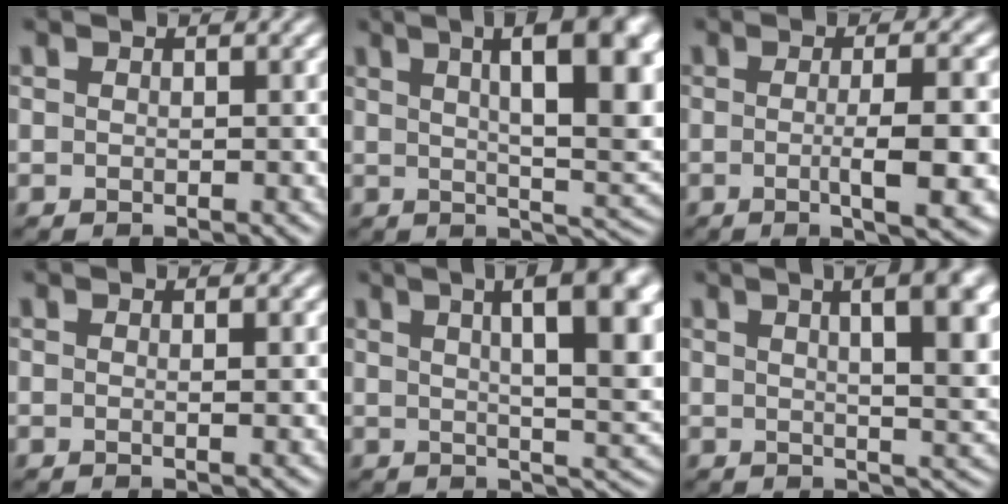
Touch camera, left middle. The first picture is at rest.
{"total": 13.9, "force": [4.6, 4.7, 12.2], "torque": [-0.130, 0.019, 0.062]}
{"total": 6.6, "force": [-0.8, 1.6, 6.4], "torque": [-0.088, -0.004, -0.007]}
{"total": 1.3, "force": [0.1, 0.3, 1.3], "torque": [-0.014, 0.002, -0.001]}
{"total": 12.4, "force": [4.2, 4.0, 10.9], "torque": [-0.112, 0.020, 0.053]}
{"total": 11.5, "force": [4.4, 4.5, 9.6], "torque": [-0.082, 0.047, 0.039]}